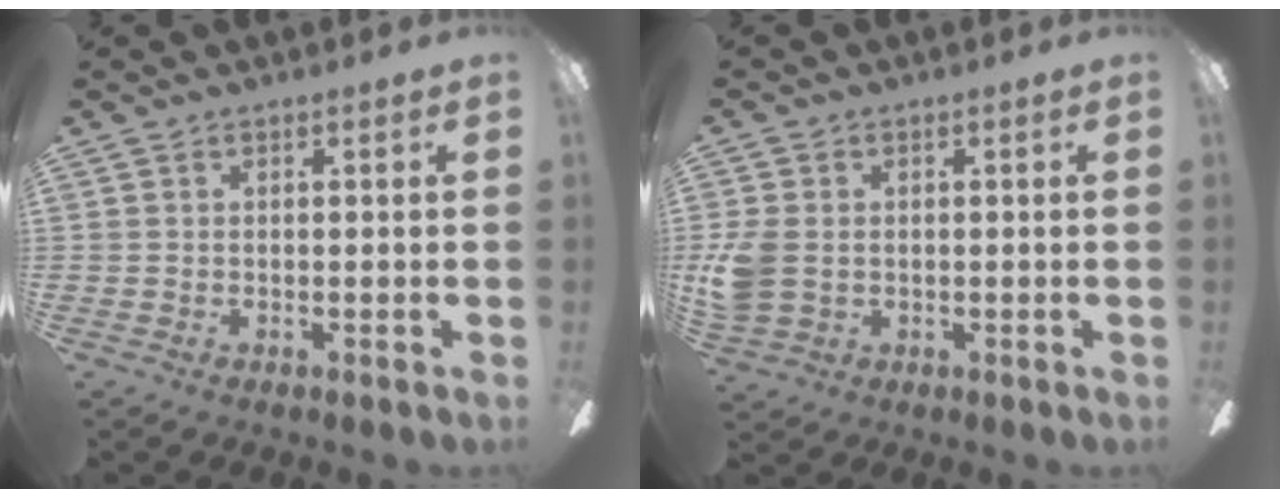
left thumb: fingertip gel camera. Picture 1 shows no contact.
{"total": 6.5, "force": [0.4, 5.0, 4.0], "torque": [-0.099, 0.008, 0.010]}